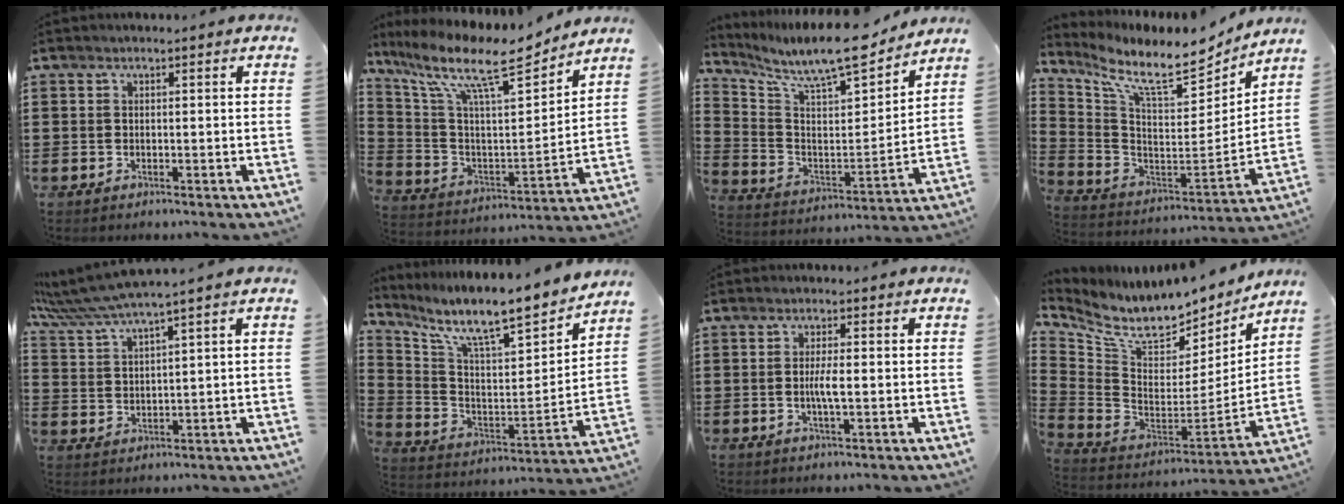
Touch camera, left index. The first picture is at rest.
{"total": 13.1, "force": [9.5, 3.0, 8.4], "torque": [-0.191, -0.055, 0.156]}
{"total": 10.1, "force": [9.1, 1.6, 4.1], "torque": [-0.115, -0.068, 0.151]}
{"total": 10.3, "force": [8.7, 1.7, 5.2], "torque": [-0.124, -0.070, 0.143]}
{"total": 5.4, "force": [4.5, -0.2, 3.0], "torque": [-0.080, -0.025, 0.076]}
{"total": 8.6, "force": [7.3, 1.0, 4.4], "torque": [-0.104, -0.066, 0.113]}
{"total": 3.2, "force": [-0.2, 0.5, 3.1], "torque": [-0.063, -0.004, -0.007]}
{"total": 9.1, "force": [7.7, 2.9, 3.9], "torque": [-0.108, -0.066, 0.133]}